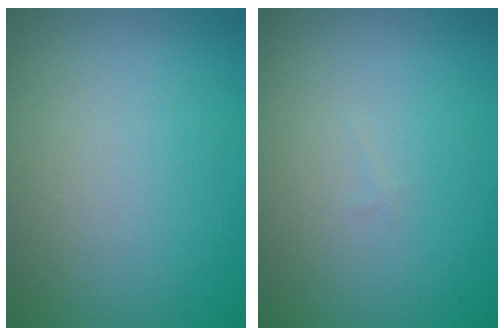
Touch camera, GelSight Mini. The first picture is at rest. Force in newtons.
{"total": 0.0}